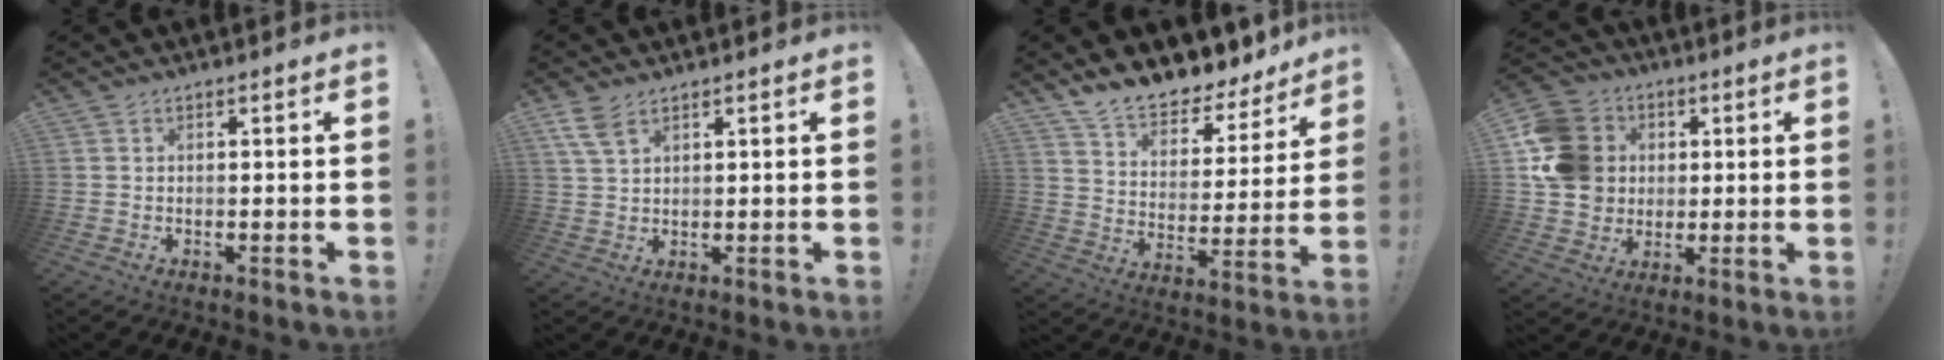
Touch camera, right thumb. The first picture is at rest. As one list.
[{"total": 5.5, "force": [3.4, 2.3, 3.6], "torque": [-0.069, -0.011, 0.066]}, {"total": 12.0, "force": [11.1, 3.4, 3.1], "torque": [-0.066, -0.097, 0.197]}, {"total": 15.8, "force": [2.5, 13.9, 7.1], "torque": [-0.117, 0.005, 0.058]}]